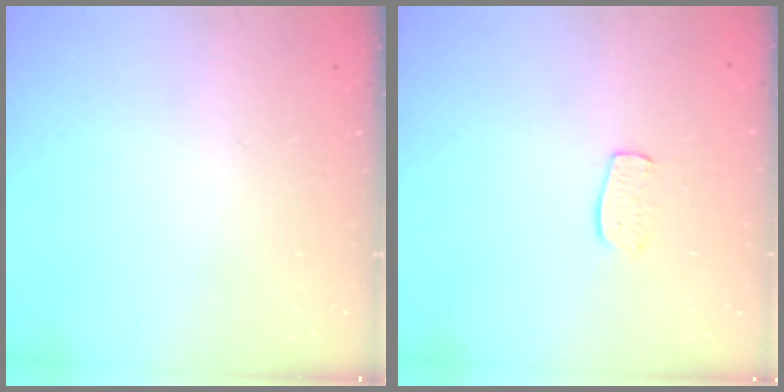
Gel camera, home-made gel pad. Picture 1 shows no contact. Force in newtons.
{"total": 6.9, "press": 6.8, "slide": 0.4}